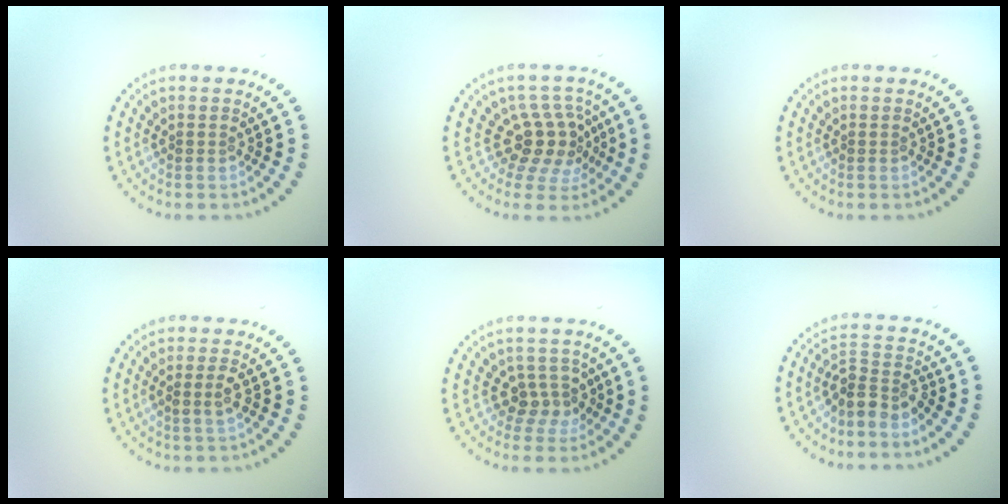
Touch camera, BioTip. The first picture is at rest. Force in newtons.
{"total": 3.9, "press": 3.2, "slide": 2.3}
{"total": 0.0}
{"total": 1.5, "press": 1.4, "slide": 0.7}
{"total": 2.4, "press": 1.9, "slide": 1.5}
{"total": 2.8, "press": 2.1, "slide": 1.8}